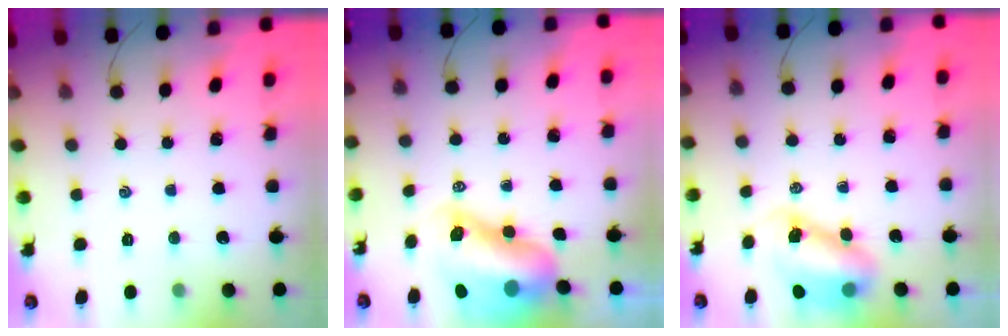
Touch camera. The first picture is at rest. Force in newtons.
{"total": 12.7, "press": 12.2, "slide": 3.4}
{"total": 9.5, "press": 9.3, "slide": 2.0}